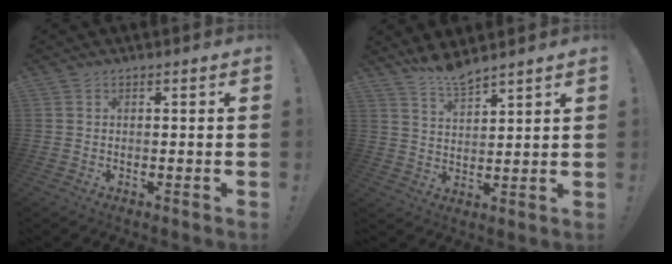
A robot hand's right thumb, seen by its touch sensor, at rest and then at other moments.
{"total": 6.4, "force": [6.0, 0.6, 2.3], "torque": [-0.048, -0.038, 0.107]}